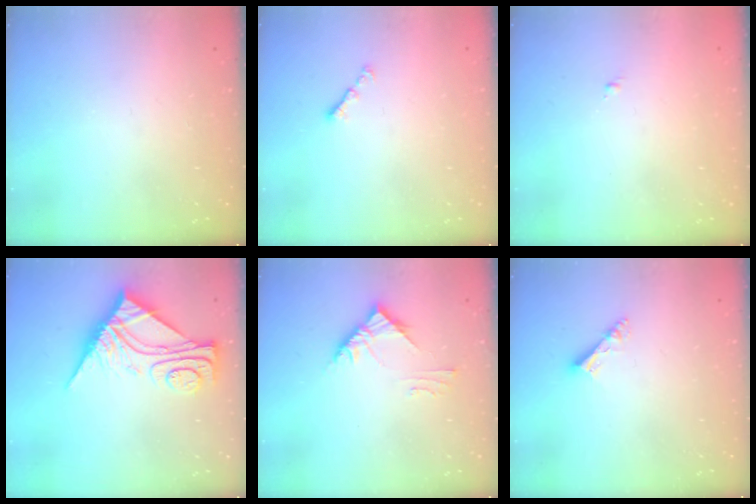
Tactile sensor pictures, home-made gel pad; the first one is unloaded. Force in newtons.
{"total": 1.4, "press": 1.3, "slide": 0.5}
{"total": 0.7, "press": 0.7, "slide": 0.2}
{"total": 11.1, "press": 11.0, "slide": 1.0}
{"total": 5.3, "press": 5.3, "slide": 0.2}
{"total": 4.7, "press": 4.7, "slide": 0.2}